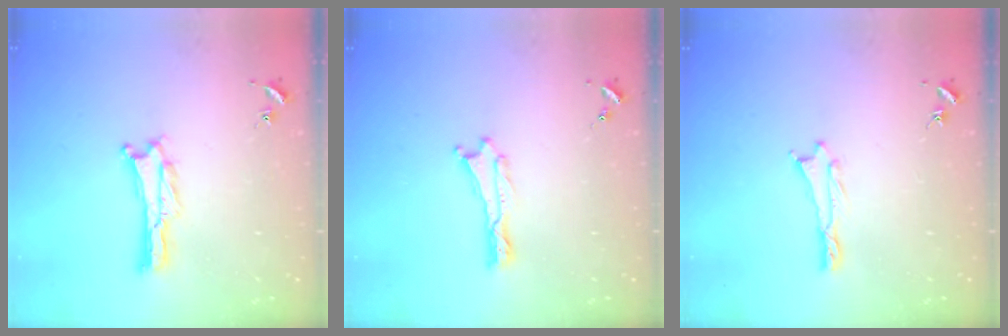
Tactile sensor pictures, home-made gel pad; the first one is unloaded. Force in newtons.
{"total": 0.0}
{"total": 0.6, "press": 0.5, "slide": 0.2}